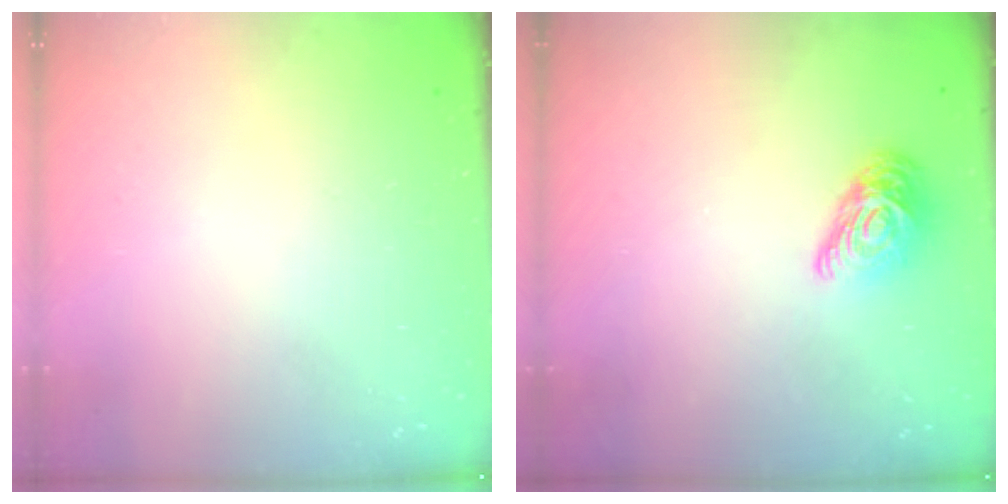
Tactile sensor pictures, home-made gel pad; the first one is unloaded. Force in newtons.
{"total": 10.8, "press": 10.8, "slide": 0.5}